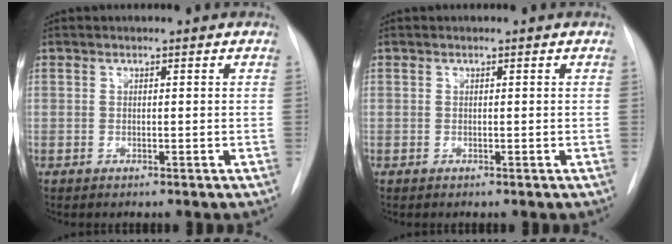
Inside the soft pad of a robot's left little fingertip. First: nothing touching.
{"total": 0.0}